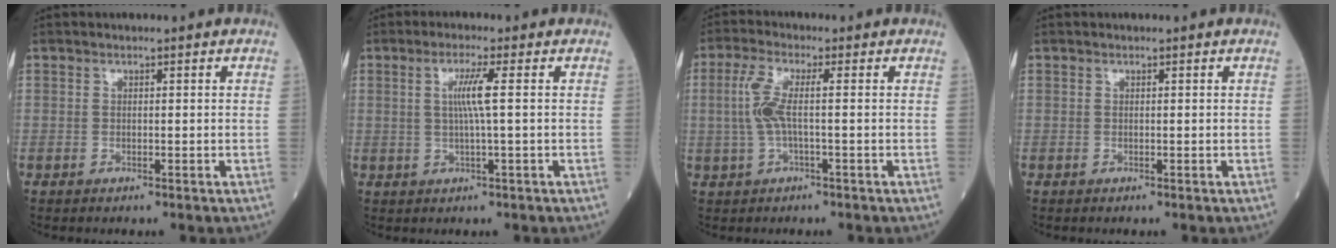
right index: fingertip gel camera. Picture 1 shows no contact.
{"total": 4.1, "force": [0.6, -0.7, 4.0], "torque": [-0.080, 0.000, 0.011]}
{"total": 5.1, "force": [0.1, 0.9, 5.0], "torque": [-0.123, 0.009, -0.002]}
{"total": 0.0}